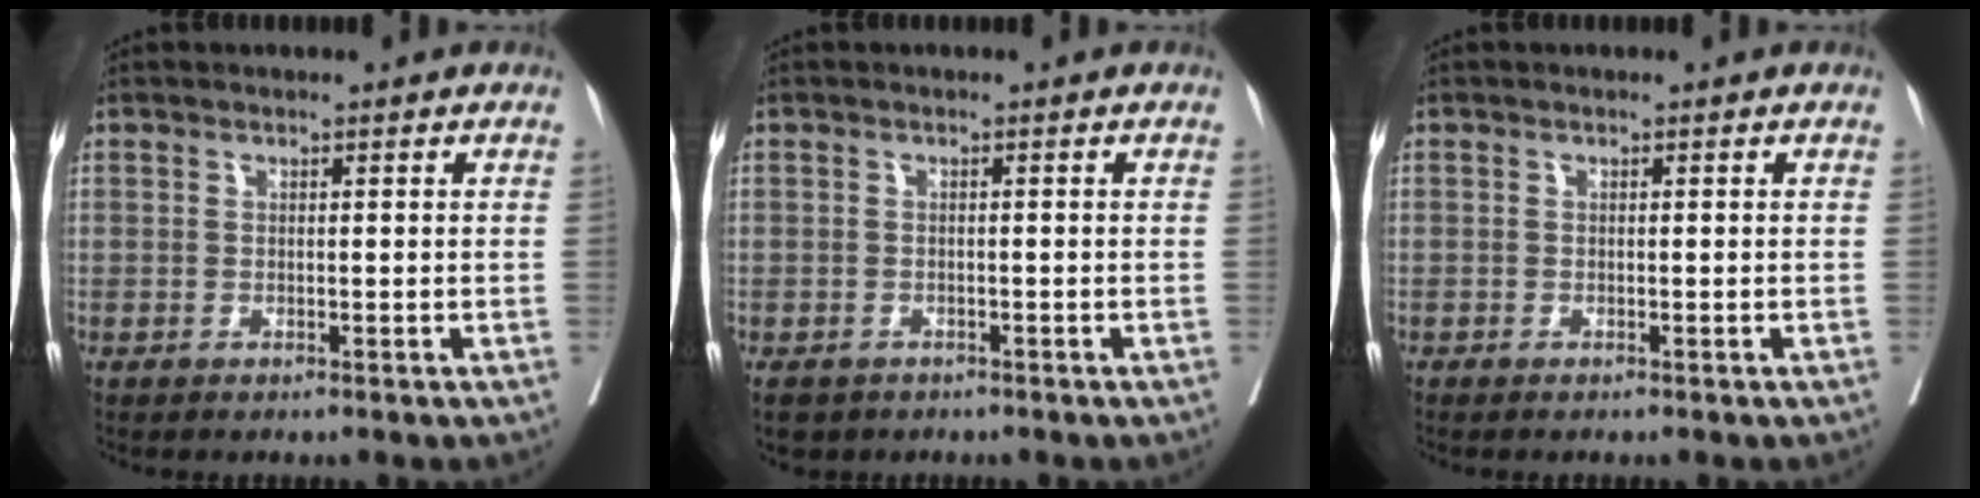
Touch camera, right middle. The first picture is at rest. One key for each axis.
{"total": 4.2, "fx": -2.9, "fy": 2.8, "fz": 1.0, "tx": -0.013, "ty": 0.000, "tz": -0.042}
{"total": 0.0}